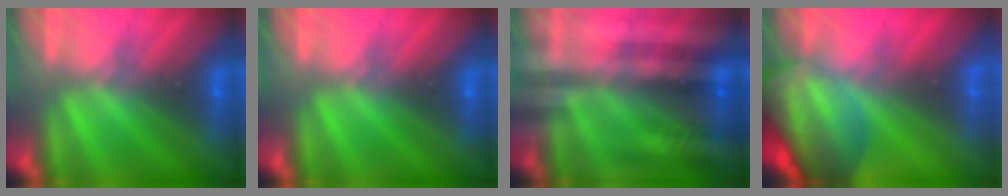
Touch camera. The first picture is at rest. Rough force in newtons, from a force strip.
{"total": 0.0}
{"total": 2.6}
{"total": 5.7}